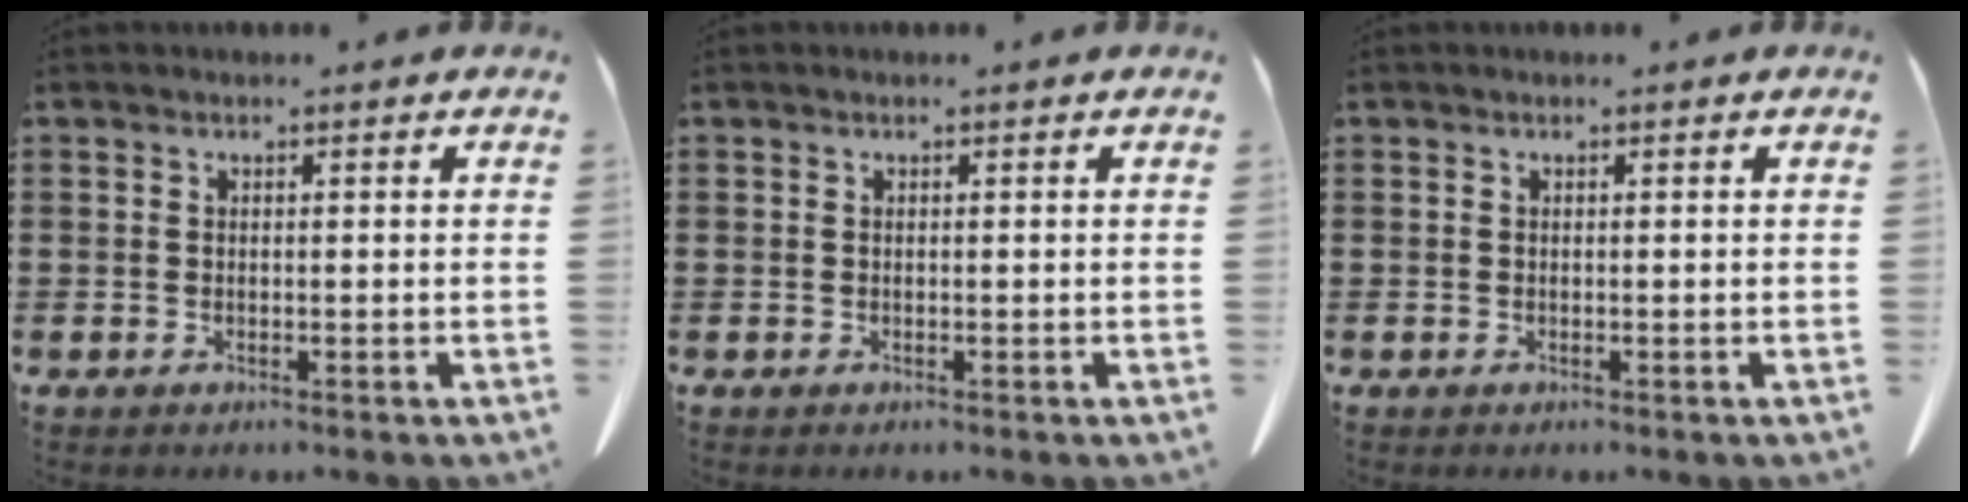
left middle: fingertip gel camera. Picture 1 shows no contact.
{"total": 0.0}
{"total": 0.0}